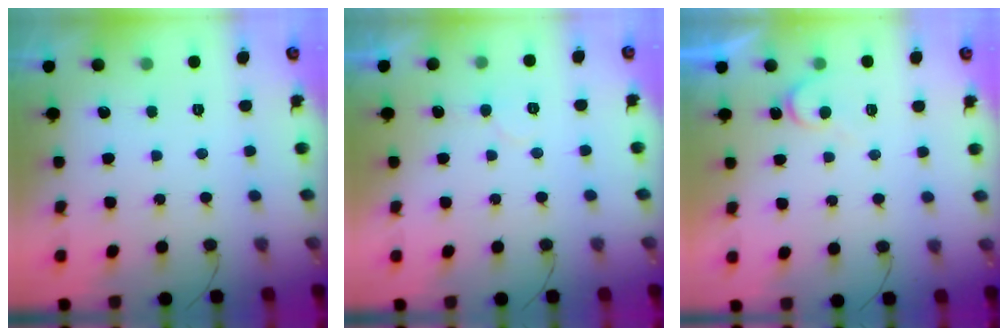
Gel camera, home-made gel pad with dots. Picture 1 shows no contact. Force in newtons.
{"total": 5.5, "press": 5.5, "slide": 0.2}
{"total": 5.1, "press": 5.1, "slide": 0.4}